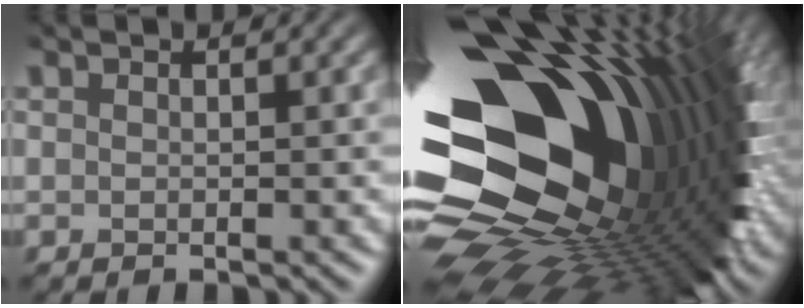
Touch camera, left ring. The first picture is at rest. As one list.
[{"total": 20.7, "force": [-0.2, 13.4, 15.8], "torque": [-0.268, -0.021, -0.016]}]